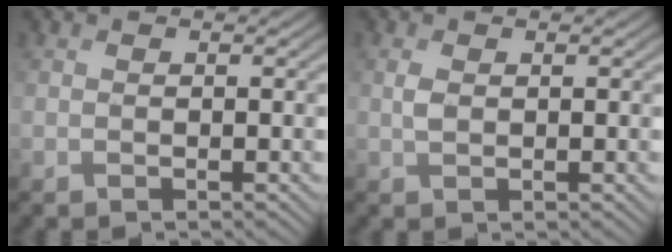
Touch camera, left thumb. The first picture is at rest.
{"total": 1.3, "force": [0.9, 0.5, 0.9], "torque": [-0.023, 0.008, 0.018]}